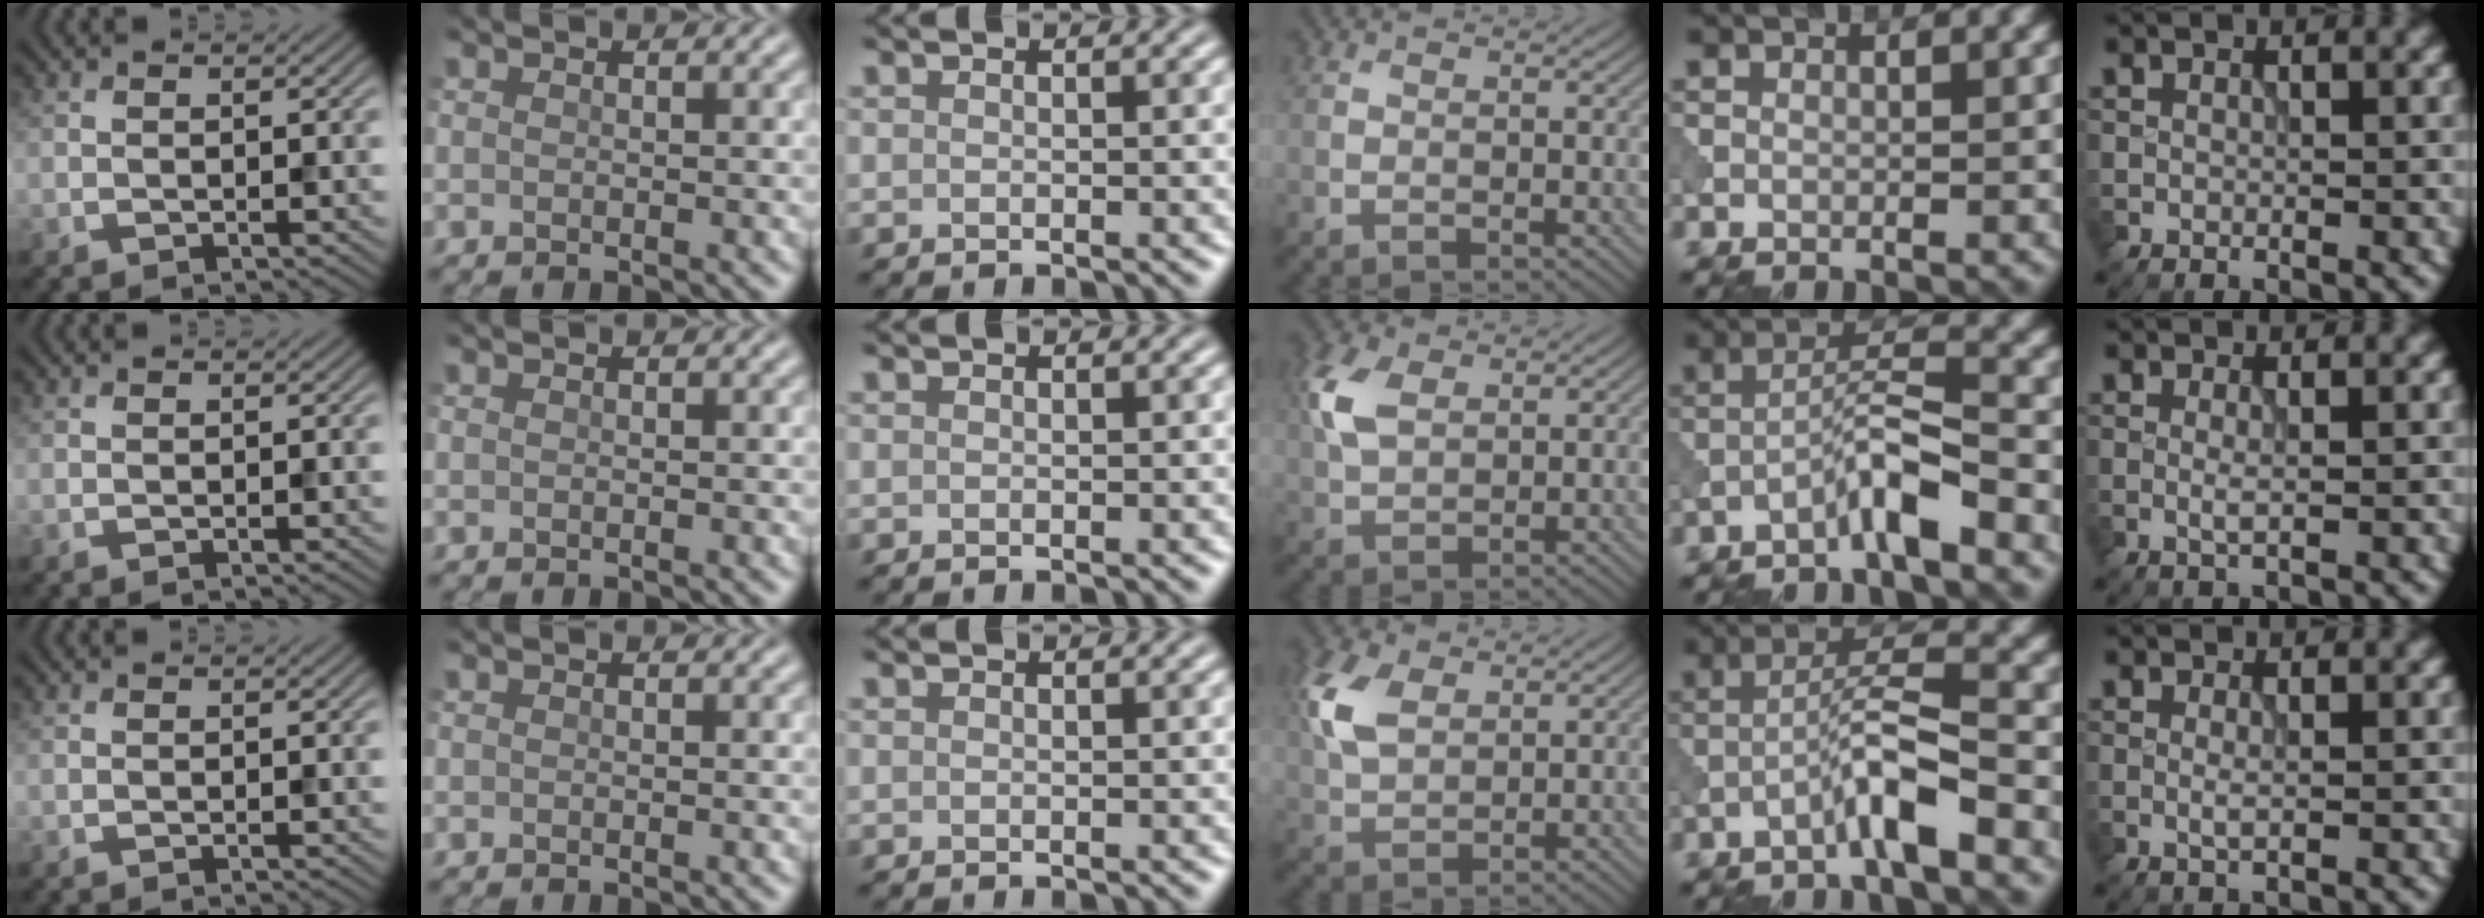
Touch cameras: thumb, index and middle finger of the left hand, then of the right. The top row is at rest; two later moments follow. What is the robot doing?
{"motion": "wipe", "object": "makeup brush"}